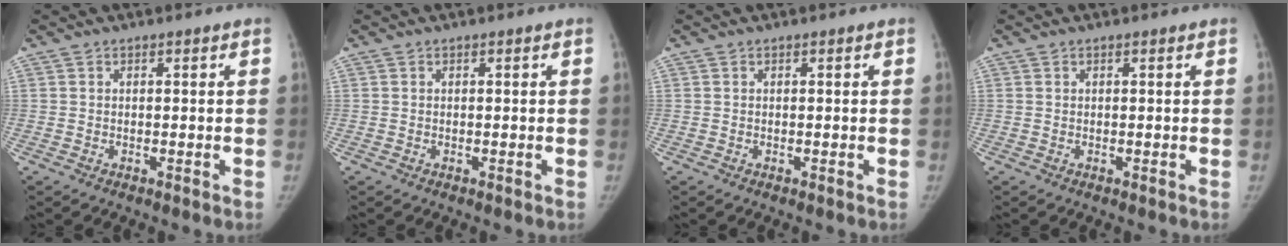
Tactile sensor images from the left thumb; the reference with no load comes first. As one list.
[{"total": 0.0}, {"total": 0.0}, {"total": 0.0}]